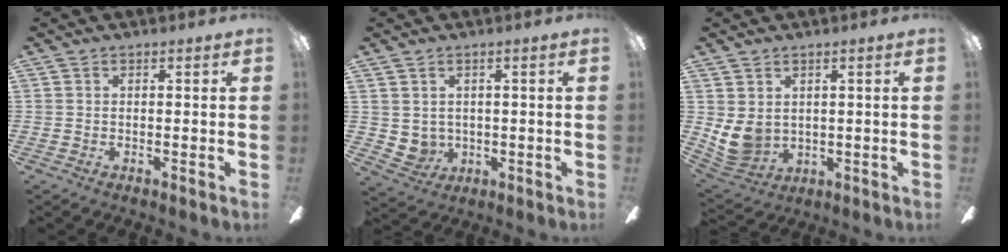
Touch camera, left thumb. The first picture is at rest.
{"total": 4.0, "force": [1.5, 3.5, 1.2], "torque": [-0.039, -0.006, 0.030]}
{"total": 7.8, "force": [1.5, 5.9, 5.0], "torque": [-0.119, -0.013, 0.032]}